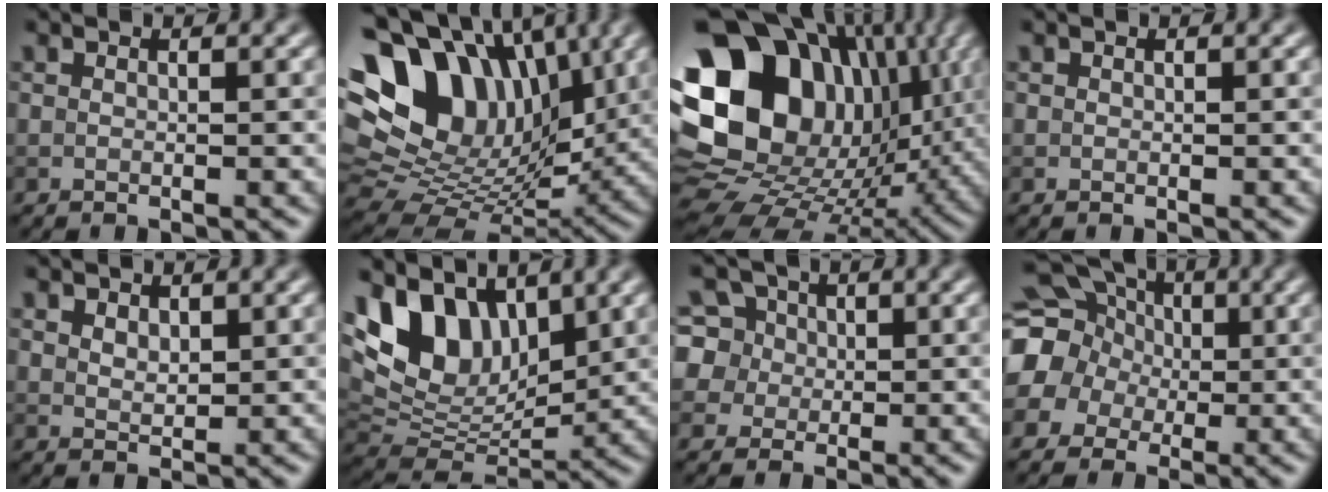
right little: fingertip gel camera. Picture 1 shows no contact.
{"total": 14.2, "force": [5.0, 9.8, 8.8], "torque": [-0.174, 0.015, 0.103]}
{"total": 19.2, "force": [4.1, 14.8, 11.5], "torque": [-0.215, 0.004, 0.096]}
{"total": 0.0}
{"total": 1.5, "force": [1.0, 0.9, 0.8], "torque": [-0.013, -0.001, 0.021]}
{"total": 8.2, "force": [3.9, 5.1, 5.2], "torque": [-0.098, -0.014, 0.071]}
{"total": 4.4, "force": [1.2, 4.0, 1.3], "torque": [-0.040, 0.028, 0.013]}
{"total": 18.0, "force": [2.0, 16.7, 6.3], "torque": [-0.174, 0.007, -0.002]}